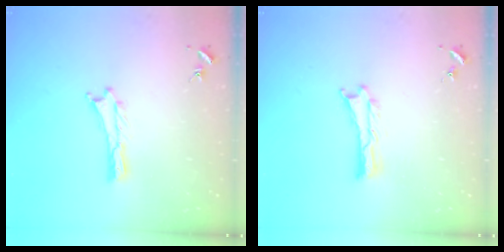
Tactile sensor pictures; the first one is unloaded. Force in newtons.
{"total": 0.0}